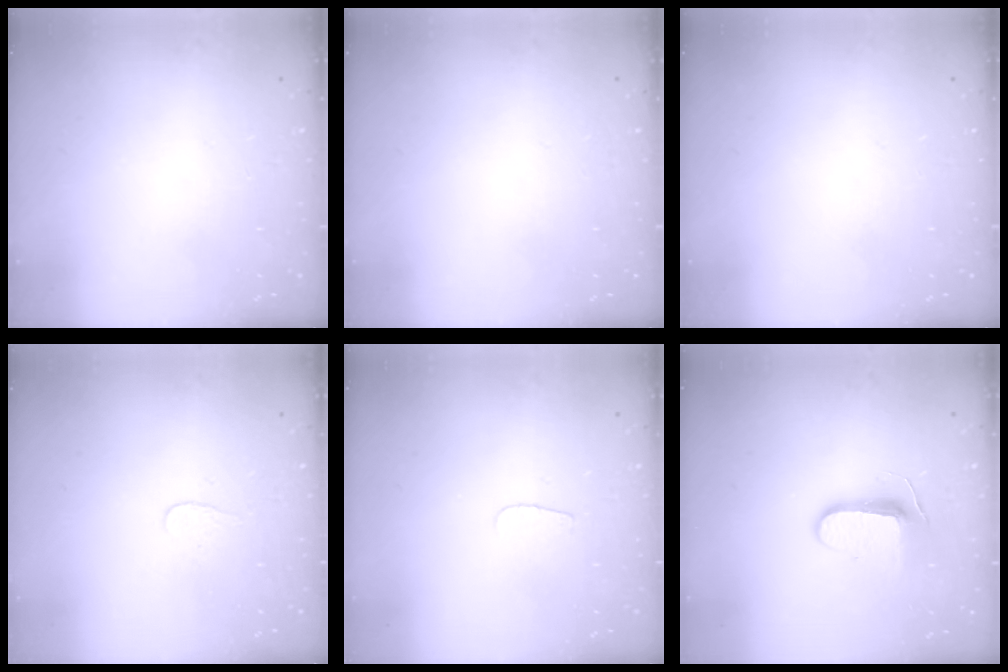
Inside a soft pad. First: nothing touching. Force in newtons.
{"total": 0.0}
{"total": 0.0}
{"total": 2.7, "press": 2.7, "slide": 0.3}
{"total": 3.6, "press": 3.5, "slide": 0.4}
{"total": 8.7, "press": 8.7, "slide": 0.9}